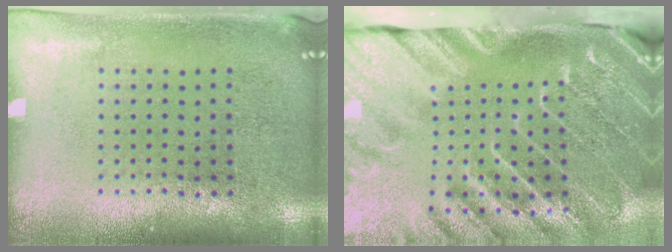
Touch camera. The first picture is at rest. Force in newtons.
{"total": 4.5, "press": 3.3, "slide": 2.9}